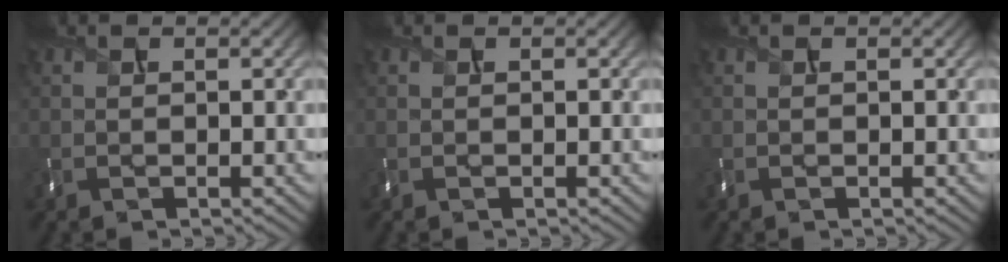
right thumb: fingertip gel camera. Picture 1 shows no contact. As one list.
[{"total": 0.0}, {"total": 0.0}]